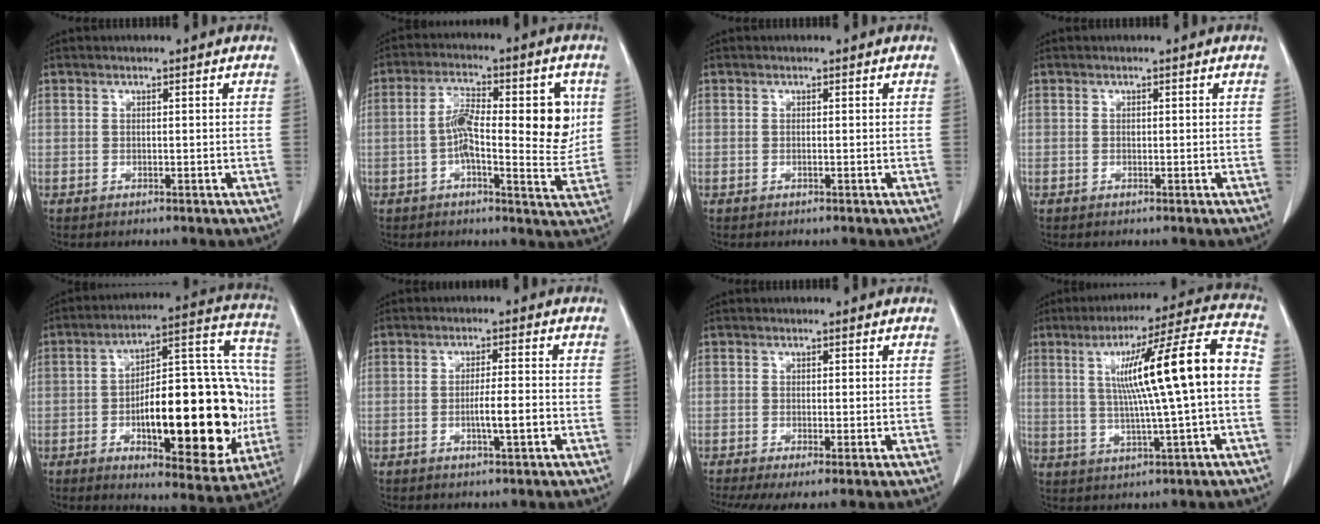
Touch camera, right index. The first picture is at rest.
{"total": 13.0, "force": [1.0, 3.8, 12.4], "torque": [-0.187, 0.018, 0.011]}
{"total": 0.0}
{"total": 0.0}
{"total": 27.5, "force": [-4.8, 9.1, 25.5], "torque": [-0.325, 0.027, -0.056]}
{"total": 4.3, "force": [-1.3, 0.2, 4.1], "torque": [-0.069, -0.002, -0.020]}
{"total": 5.8, "force": [-3.4, 1.4, 4.5], "torque": [-0.080, -0.014, -0.060]}
{"total": 16.0, "force": [0.9, 0.0, 15.9], "torque": [-0.248, 0.023, 0.015]}